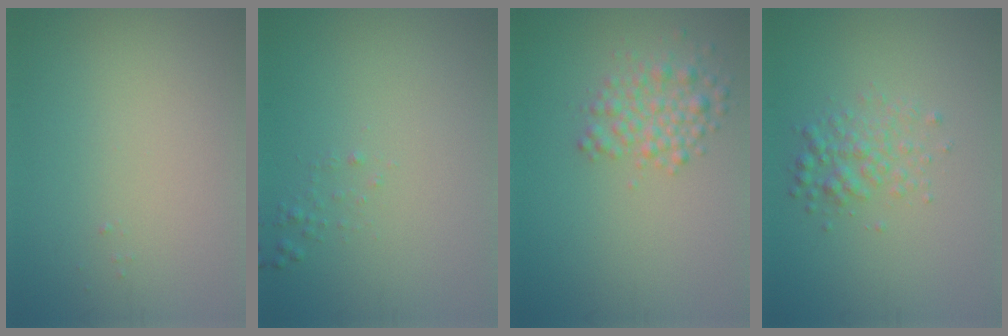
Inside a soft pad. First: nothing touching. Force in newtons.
{"total": 0.6, "press": 0.6, "slide": 0.0}
{"total": 2.9, "press": 2.9, "slide": 0.1}
{"total": 2.3, "press": 2.3, "slide": 0.1}